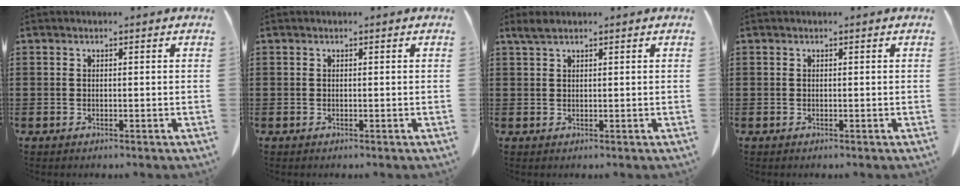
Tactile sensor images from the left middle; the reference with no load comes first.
{"total": 0.0}
{"total": 1.8, "force": [1.3, 0.4, 1.2], "torque": [-0.025, 0.003, 0.023]}
{"total": 0.0}